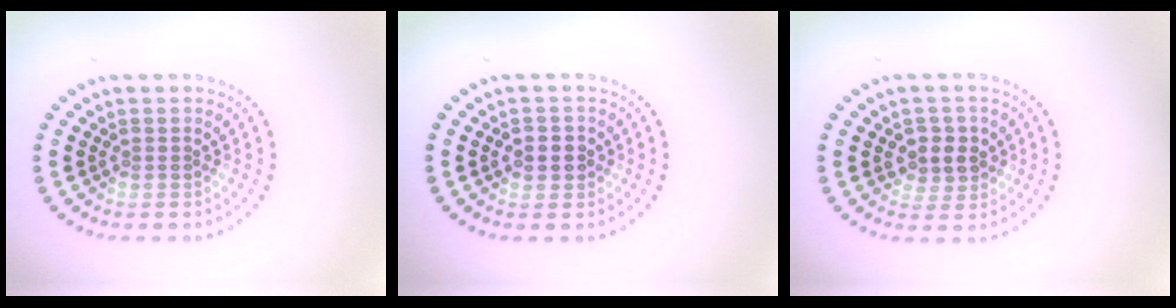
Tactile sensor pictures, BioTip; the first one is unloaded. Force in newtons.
{"total": 2.0, "press": 1.9, "slide": 0.5}
{"total": 2.6, "press": 2.4, "slide": 1.0}